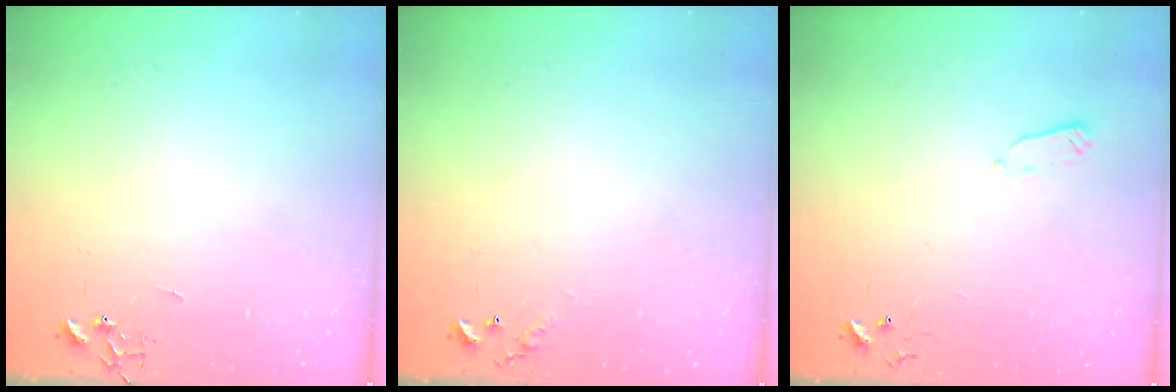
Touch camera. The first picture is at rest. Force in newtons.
{"total": 6.6, "press": 6.6, "slide": 0.5}
{"total": 2.4, "press": 2.3, "slide": 0.4}